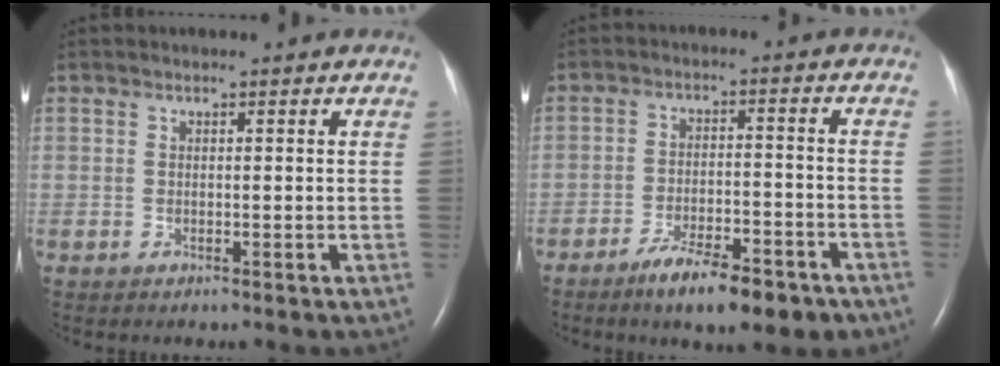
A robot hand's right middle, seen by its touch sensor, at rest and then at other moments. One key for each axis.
{"total": 10.1, "fx": -7.1, "fy": 2.6, "fz": 6.6, "tx": -0.103, "ty": -0.006, "tz": -0.109}